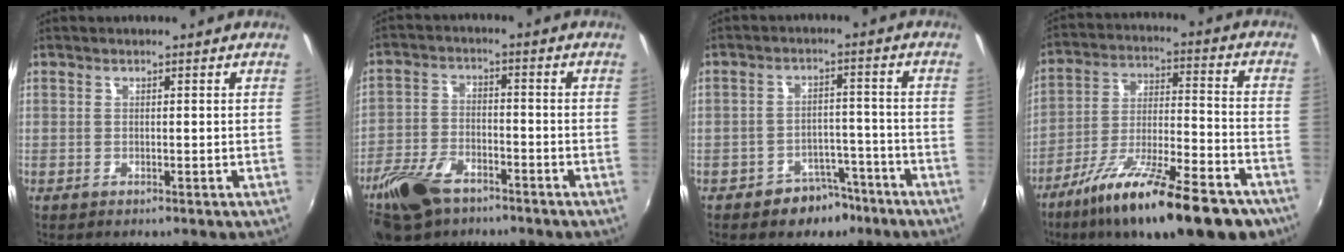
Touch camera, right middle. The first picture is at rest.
{"total": 11.0, "force": [-7.5, 5.6, 5.8], "torque": [-0.143, -0.009, -0.145]}
{"total": 6.7, "force": [-4.8, 4.3, 1.9], "torque": [-0.041, 0.022, -0.057]}
{"total": 22.7, "force": [-15.4, 5.6, 15.7], "torque": [-0.269, -0.044, -0.240]}